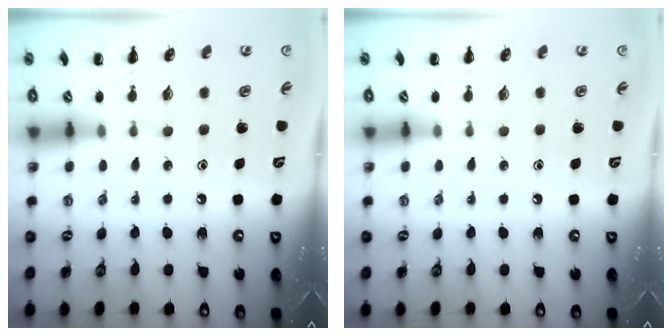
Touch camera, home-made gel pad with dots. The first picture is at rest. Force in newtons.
{"total": 0.0}